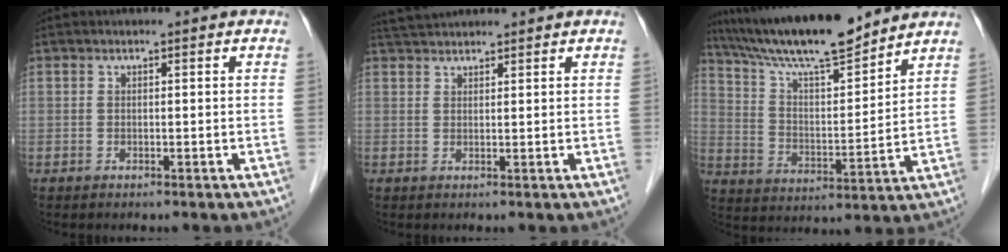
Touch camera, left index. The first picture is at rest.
{"total": 3.8, "force": [3.7, 0.4, 1.0], "torque": [-0.021, 0.032, 0.070]}
{"total": 15.9, "force": [14.0, 1.5, 7.6], "torque": [-0.138, 0.008, 0.245]}